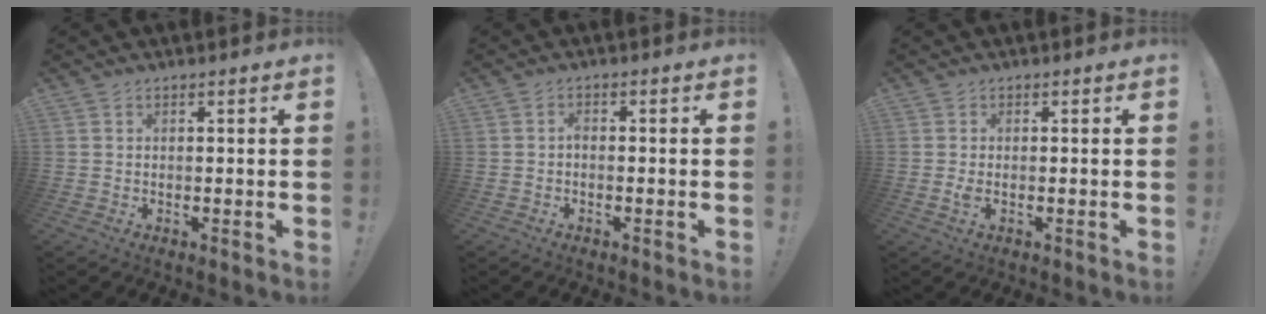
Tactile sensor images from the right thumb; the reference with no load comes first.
{"total": 1.1, "force": [-0.6, 0.5, 0.8], "torque": [-0.021, 0.008, -0.010]}
{"total": 1.3, "force": [-0.1, 0.4, 1.2], "torque": [-0.023, 0.000, -0.002]}